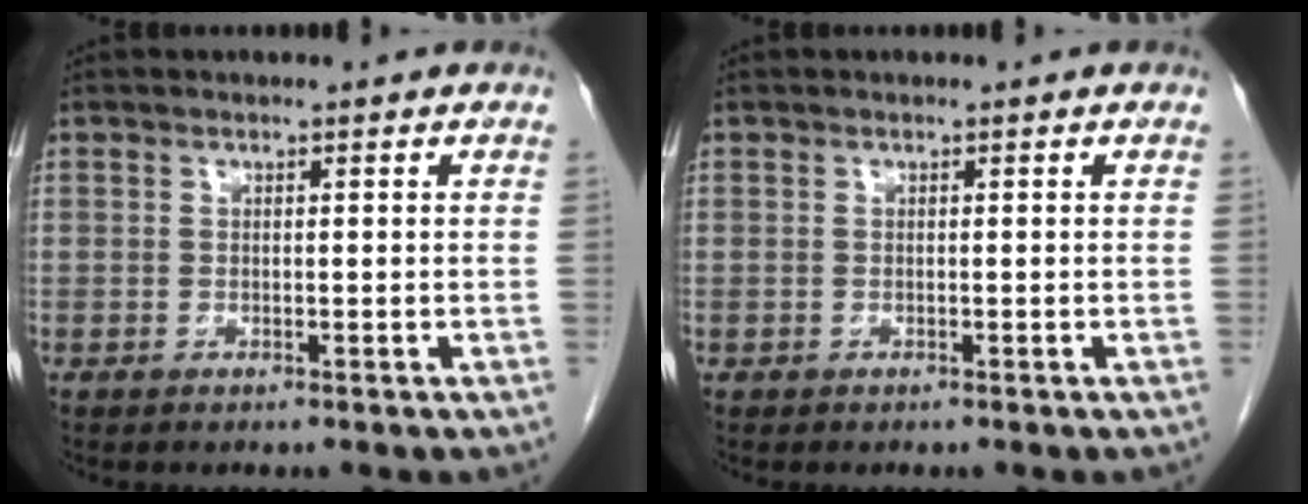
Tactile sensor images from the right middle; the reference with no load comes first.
{"total": 0.0}